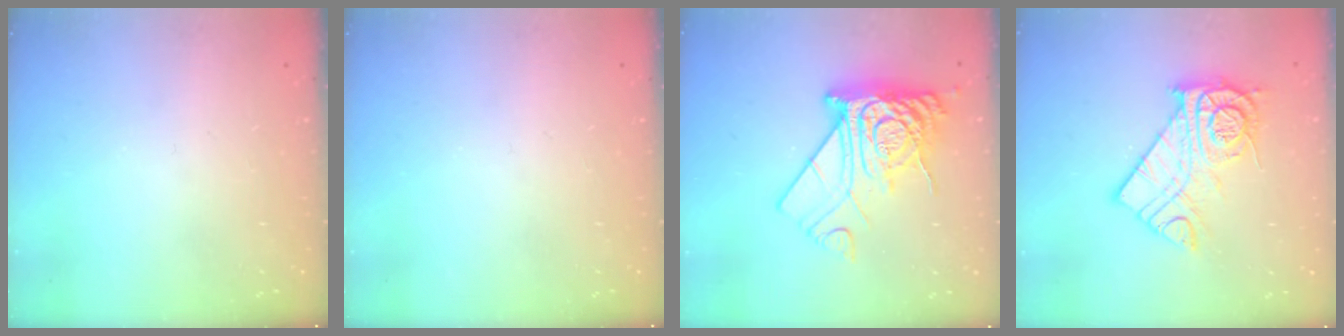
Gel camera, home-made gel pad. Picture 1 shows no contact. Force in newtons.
{"total": 0.0}
{"total": 15.8, "press": 15.8, "slide": 1.6}
{"total": 14.0, "press": 13.9, "slide": 1.4}